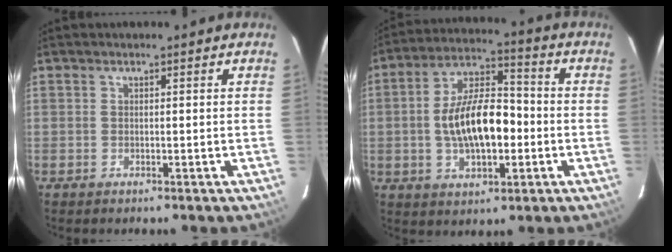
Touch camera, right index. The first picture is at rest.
{"total": 14.0, "force": [-1.9, 6.6, 12.2], "torque": [-0.226, 0.016, -0.029]}